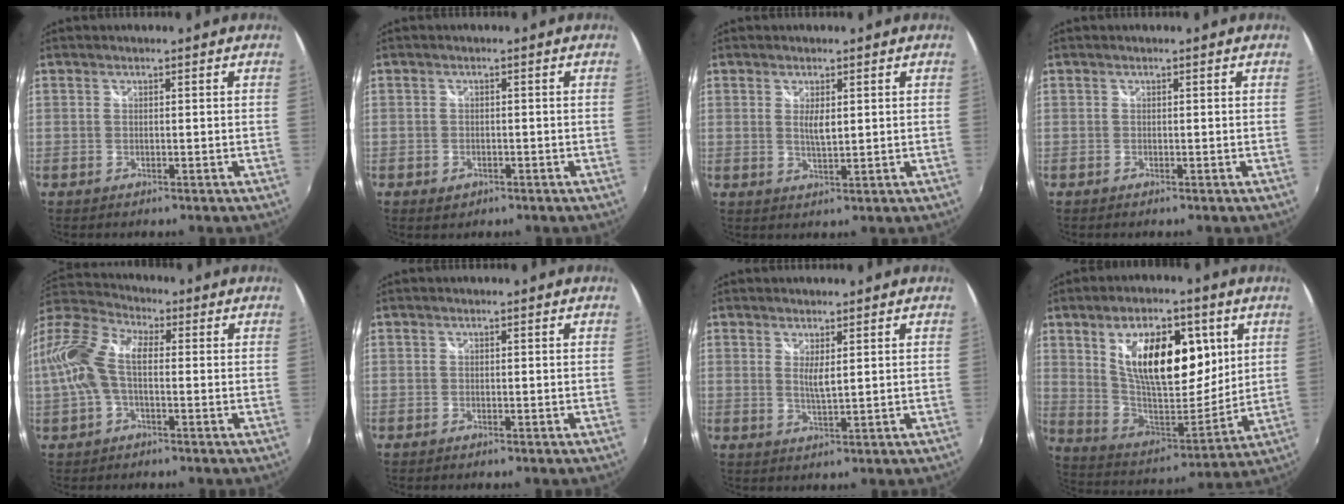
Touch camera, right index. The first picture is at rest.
{"total": 2.4, "force": [-1.2, 1.8, 0.9], "torque": [-0.019, -0.001, -0.017]}
{"total": 2.8, "force": [0.7, 1.0, 2.5], "torque": [-0.044, -0.005, 0.012]}
{"total": 0.0}
{"total": 13.9, "force": [-0.5, 7.6, 11.7], "torque": [-0.250, 0.021, -0.018]}
{"total": 0.0}
{"total": 2.6, "force": [1.0, 0.5, 2.3], "torque": [-0.041, -0.006, 0.015]}
{"total": 19.6, "force": [6.9, 9.4, 15.8], "torque": [-0.263, 0.001, 0.129]}